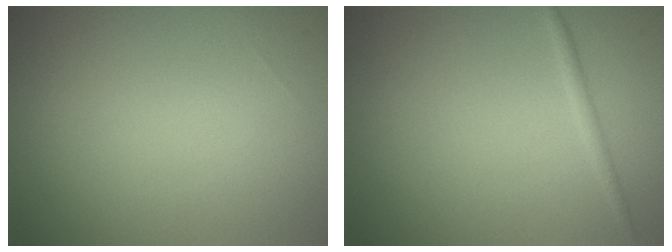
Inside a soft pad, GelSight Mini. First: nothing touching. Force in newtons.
{"total": 0.9, "press": 0.9, "slide": 0.0}